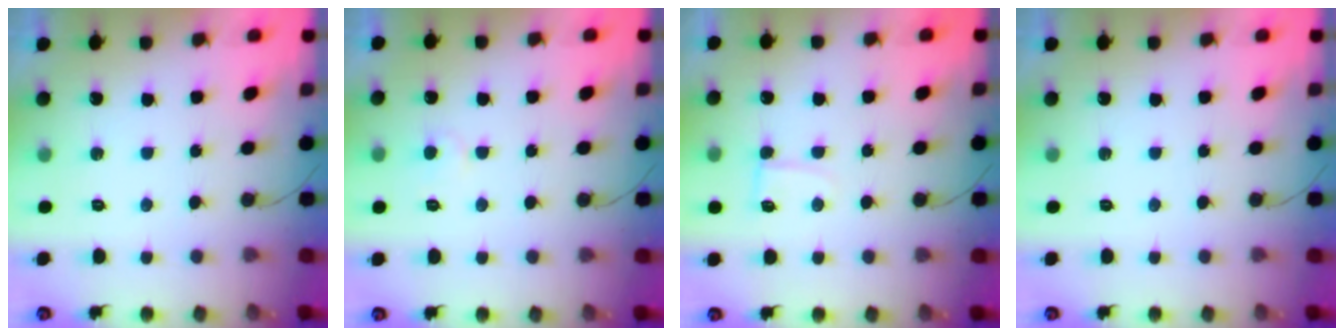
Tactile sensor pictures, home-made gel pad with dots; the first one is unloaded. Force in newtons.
{"total": 3.6, "press": 3.6, "slide": 0.4}
{"total": 3.4, "press": 3.4, "slide": 0.4}
{"total": 0.0}